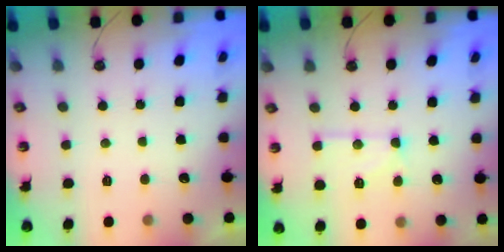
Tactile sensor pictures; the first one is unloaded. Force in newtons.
{"total": 12.9, "press": 12.9, "slide": 1.2}